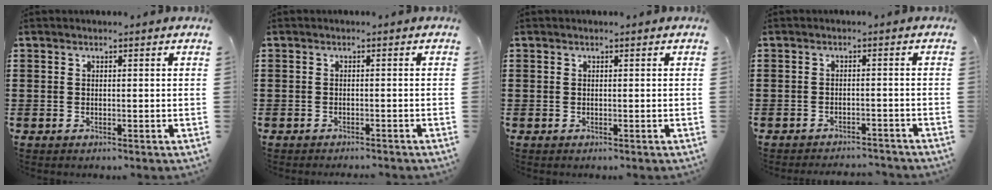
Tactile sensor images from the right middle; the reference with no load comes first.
{"total": 0.8, "force": [-0.8, -0.1, 0.0], "torque": [-0.004, -0.001, -0.016]}
{"total": 0.0}
{"total": 2.1, "force": [-2.1, 0.0, 0.1], "torque": [-0.008, -0.001, -0.044]}